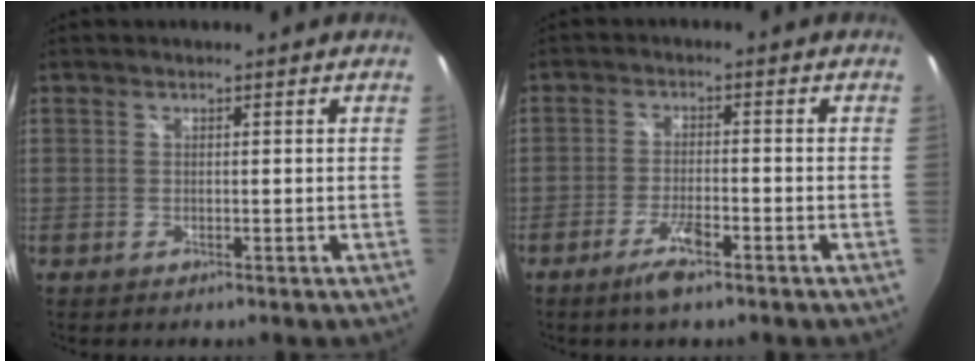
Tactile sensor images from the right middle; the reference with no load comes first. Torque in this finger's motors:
{"motor_torque": [0.72, -0.57, 0.24, 0.08]}